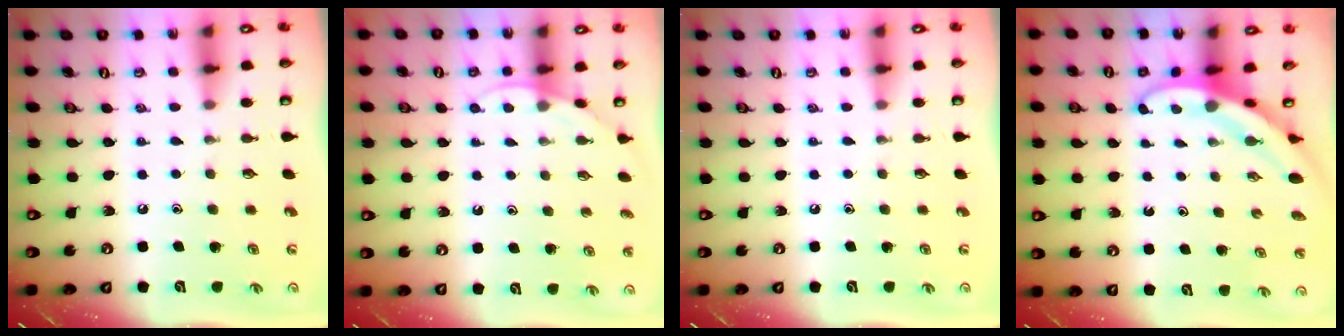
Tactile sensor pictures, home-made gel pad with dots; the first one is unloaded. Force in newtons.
{"total": 4.6, "press": 4.6, "slide": 0.3}
{"total": 0.0}
{"total": 3.5, "press": 3.5, "slide": 0.2}